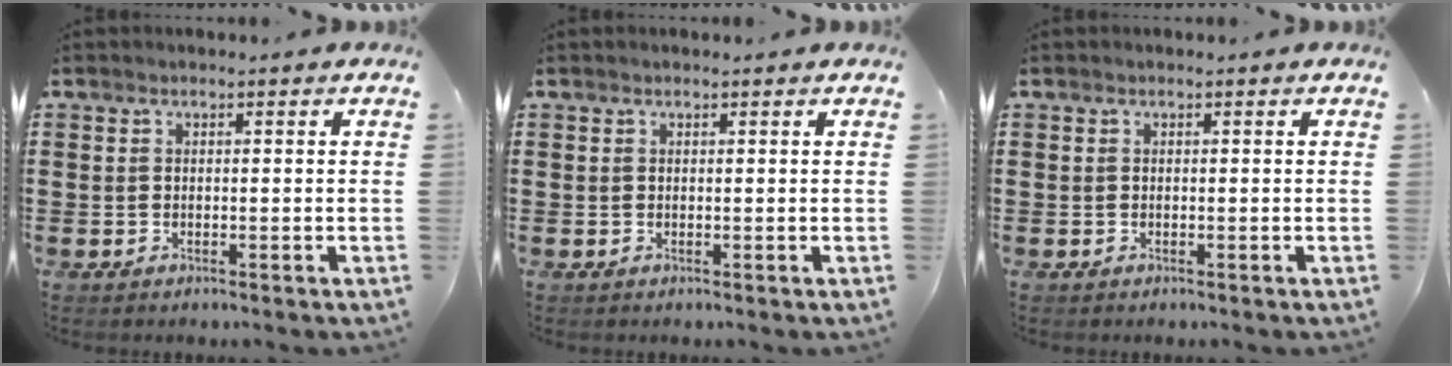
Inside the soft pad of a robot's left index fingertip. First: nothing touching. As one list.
[{"total": 0.0}, {"total": 0.0}]